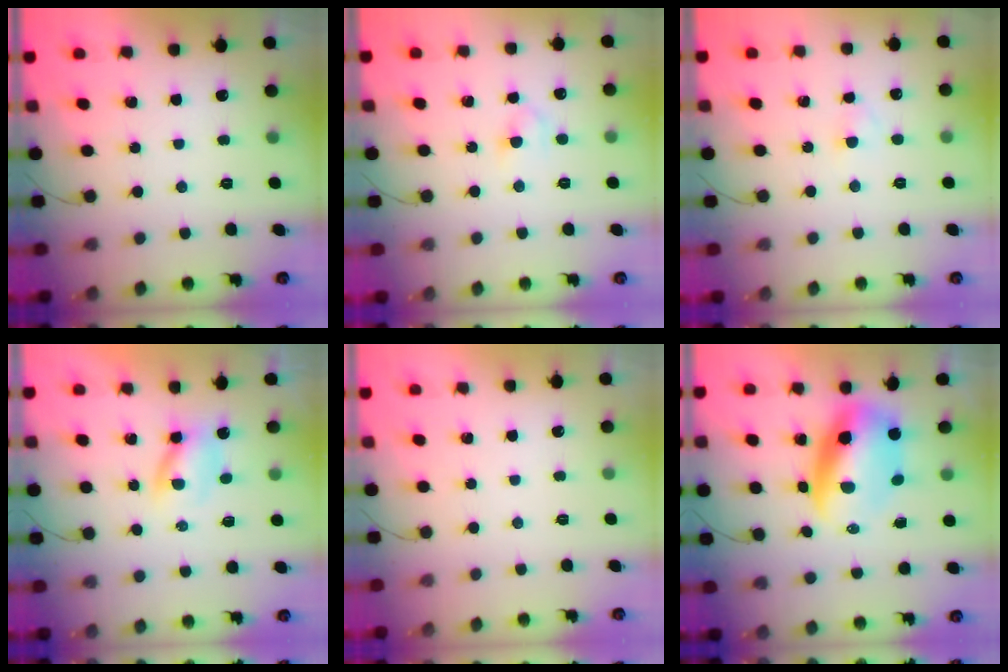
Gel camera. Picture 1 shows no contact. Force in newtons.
{"total": 3.6, "press": 3.3, "slide": 1.3}
{"total": 1.8, "press": 1.6, "slide": 0.9}
{"total": 2.9, "press": 2.8, "slide": 0.9}
{"total": 0.0}
{"total": 10.7, "press": 10.3, "slide": 2.9}